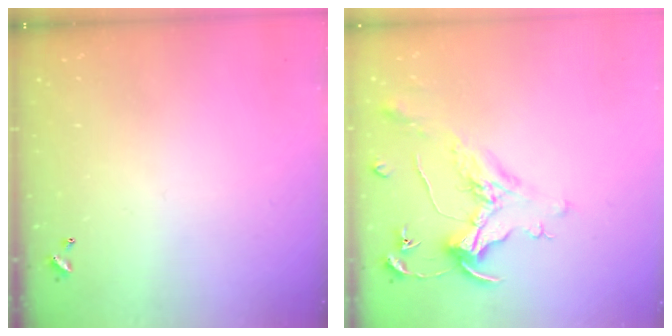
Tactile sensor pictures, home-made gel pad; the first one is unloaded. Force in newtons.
{"total": 1.6, "press": 1.4, "slide": 0.7}